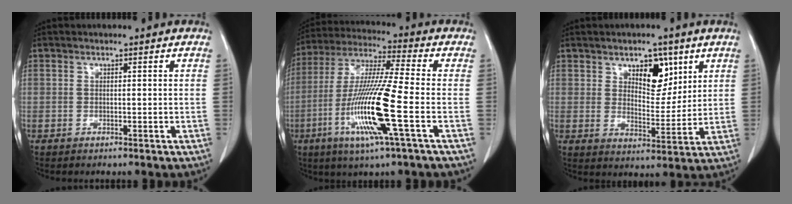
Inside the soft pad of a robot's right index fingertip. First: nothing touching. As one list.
[{"total": 15.6, "force": [-4.7, -0.3, 14.9], "torque": [-0.309, -0.018, -0.094]}, {"total": 7.3, "force": [3.9, 3.7, 5.0], "torque": [-0.073, 0.000, 0.065]}]